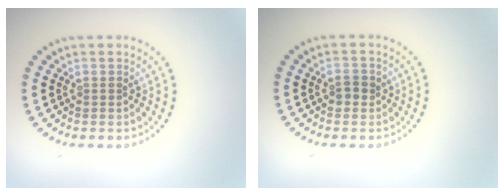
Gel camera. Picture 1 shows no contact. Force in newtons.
{"total": 1.3, "press": 1.2, "slide": 0.3}